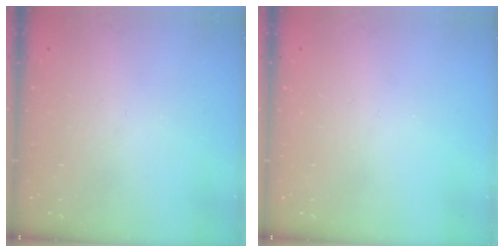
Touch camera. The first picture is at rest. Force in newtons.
{"total": 0.0}